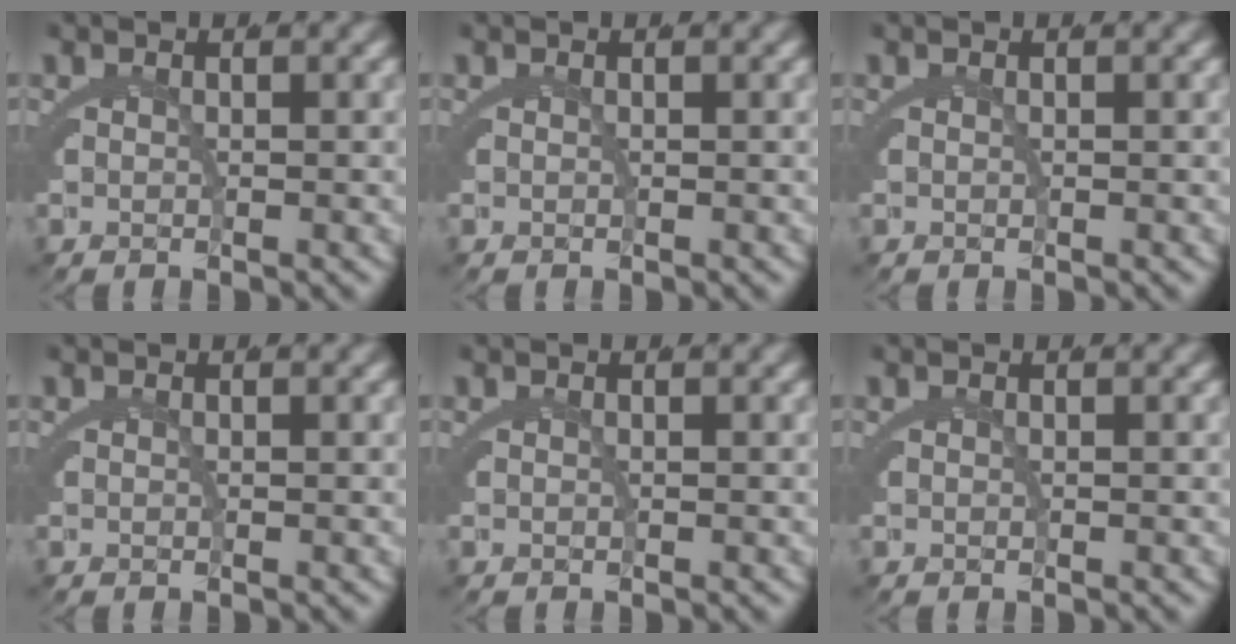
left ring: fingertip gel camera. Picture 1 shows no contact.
{"total": 0.0}
{"total": 0.0}
{"total": 0.0}
{"total": 0.0}
{"total": 0.0}